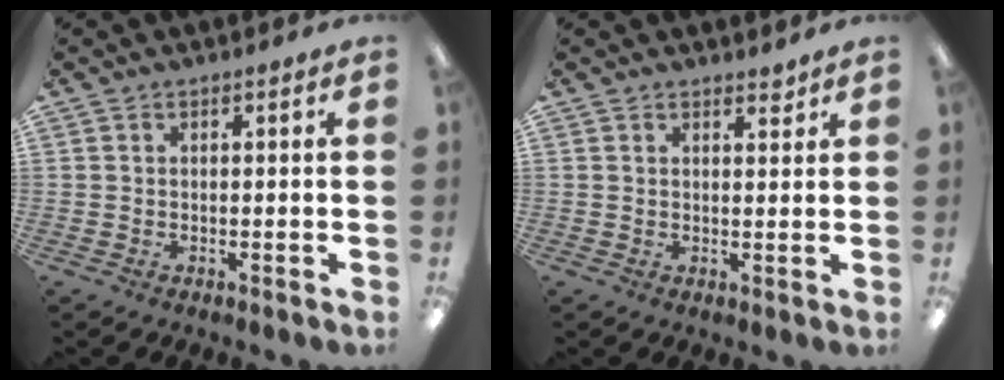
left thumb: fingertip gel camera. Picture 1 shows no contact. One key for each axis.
{"total": 2.2, "fx": 2.0, "fy": 0.8, "fz": 0.7, "tx": 0.002, "ty": -0.012, "tz": 0.033}